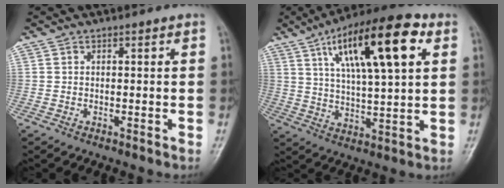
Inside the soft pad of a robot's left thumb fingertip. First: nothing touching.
{"total": 19.8, "force": [7.9, 6.3, 17.0], "torque": [-0.258, -0.008, 0.126]}